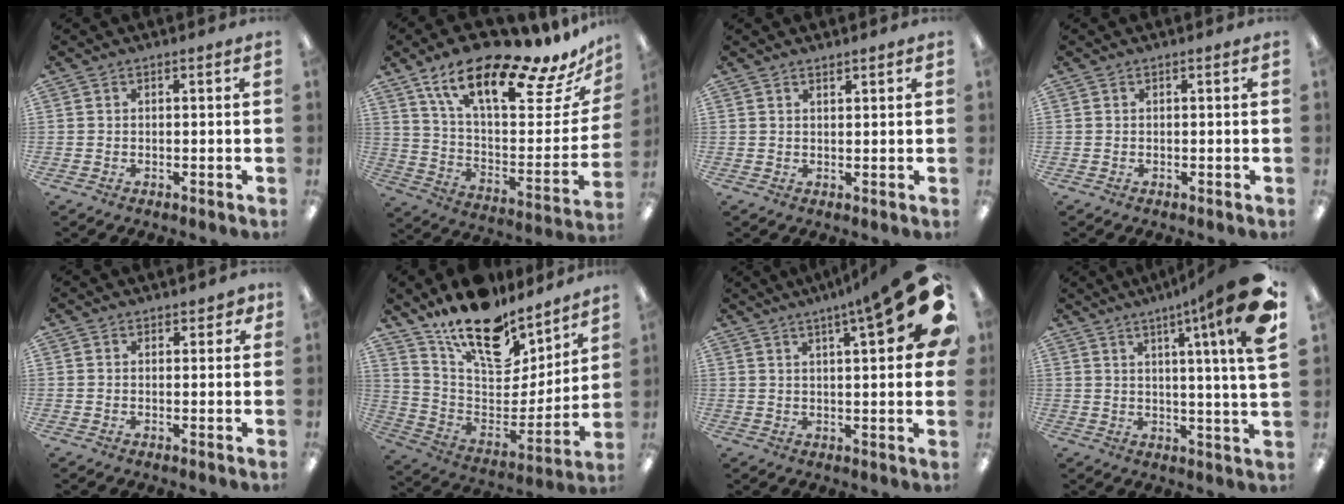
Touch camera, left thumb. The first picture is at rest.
{"total": 20.6, "force": [15.4, 5.4, 12.6], "torque": [-0.190, -0.111, 0.248]}
{"total": 1.2, "force": [1.2, 0.2, 0.2], "torque": [-0.005, -0.003, 0.022]}
{"total": 0.0}
{"total": 2.0, "force": [1.6, 1.1, 0.7], "torque": [0.001, -0.004, 0.025]}
{"total": 19.1, "force": [14.4, 8.6, 9.0], "torque": [-0.146, -0.113, 0.255]}
{"total": 18.5, "force": [8.7, 4.0, 15.9], "torque": [-0.220, -0.048, 0.130]}
{"total": 16.2, "force": [7.9, 0.5, 14.1], "torque": [-0.207, -0.048, 0.106]}